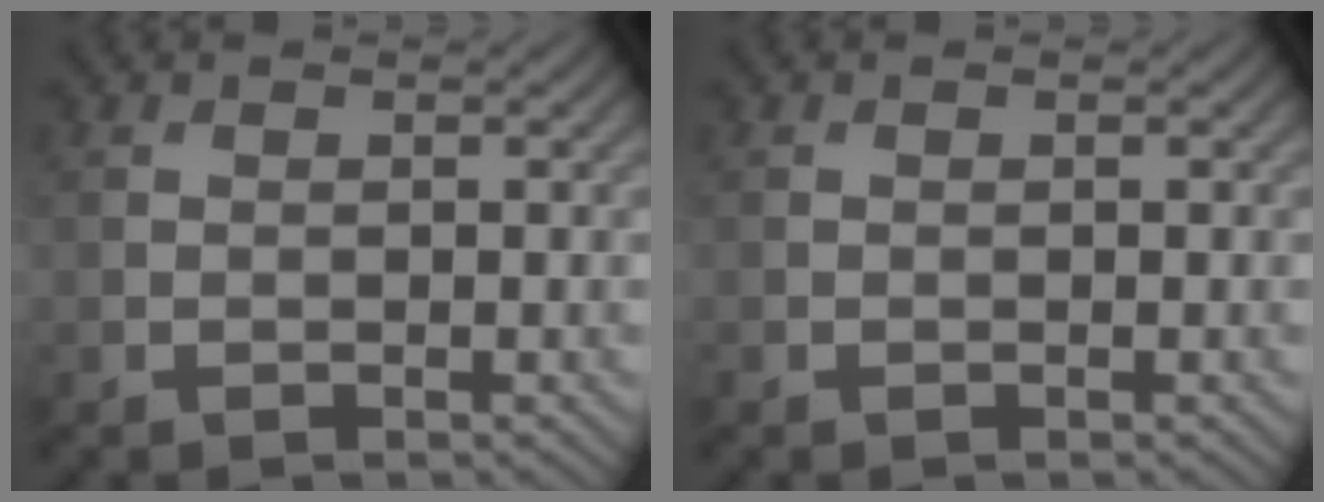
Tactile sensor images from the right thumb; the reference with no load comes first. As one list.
[{"total": 0.0}]